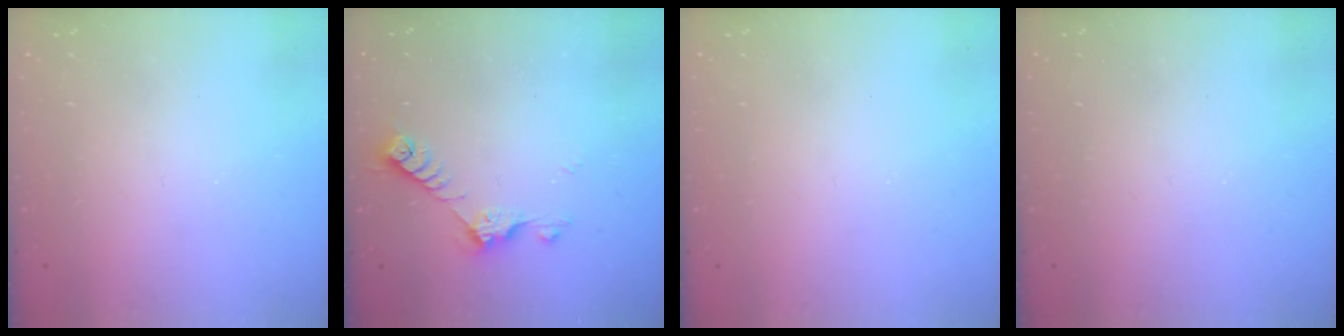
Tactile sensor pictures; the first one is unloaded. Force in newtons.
{"total": 7.2, "press": 7.2, "slide": 0.9}
{"total": 0.0}
{"total": 0.0}